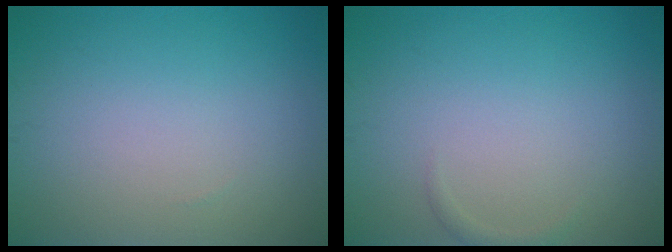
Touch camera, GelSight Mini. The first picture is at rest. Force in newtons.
{"total": 0.7, "press": 0.7, "slide": 0.0}